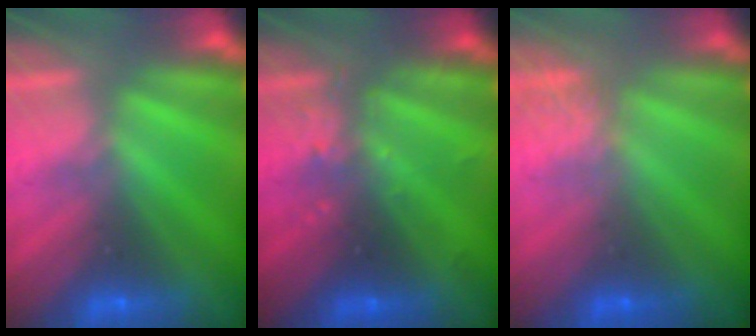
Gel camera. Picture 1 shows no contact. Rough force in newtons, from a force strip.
{"total": 2.5}
{"total": 1.8}